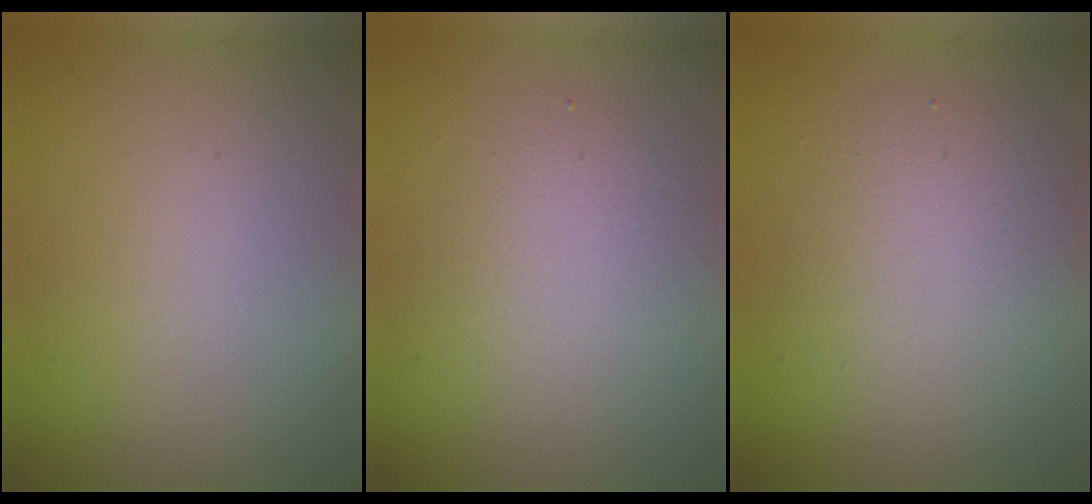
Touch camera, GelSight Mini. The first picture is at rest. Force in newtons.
{"total": 2.9, "press": 2.8, "slide": 0.2}
{"total": 3.8, "press": 3.8, "slide": 0.1}